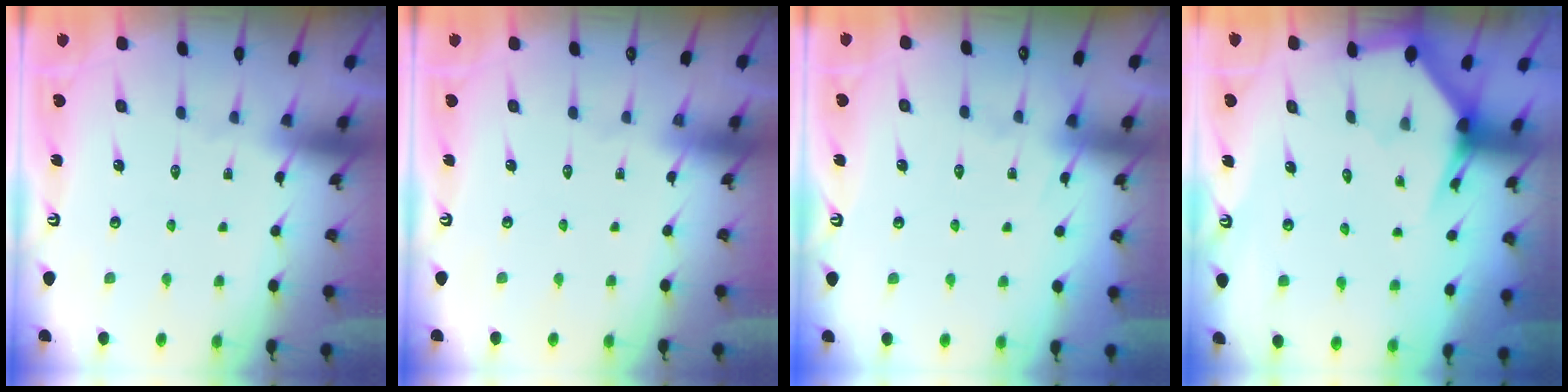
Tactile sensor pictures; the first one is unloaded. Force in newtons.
{"total": 0.0}
{"total": 4.7, "press": 4.7, "slide": 0.5}
{"total": 3.1, "press": 3.1, "slide": 0.4}